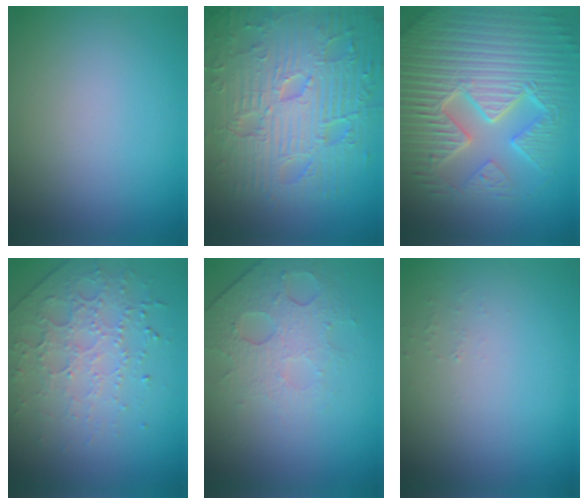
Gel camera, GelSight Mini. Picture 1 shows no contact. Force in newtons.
{"total": 10.8, "press": 7.2, "slide": 8.1}
{"total": 9.5, "press": 6.8, "slide": 6.7}
{"total": 4.7, "press": 3.2, "slide": 3.5}
{"total": 4.8, "press": 3.2, "slide": 3.6}
{"total": 0.5, "press": 0.5, "slide": 0.1}